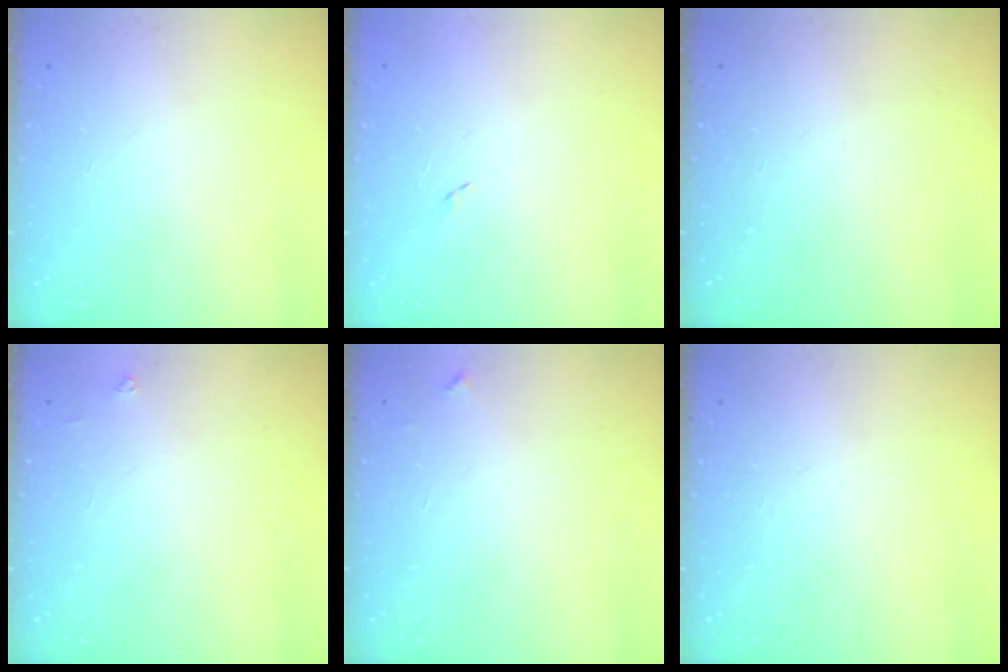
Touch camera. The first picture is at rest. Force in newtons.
{"total": 5.7, "press": 5.6, "slide": 0.6}
{"total": 0.0}
{"total": 3.8, "press": 3.8, "slide": 0.4}
{"total": 3.3, "press": 3.3, "slide": 0.4}
{"total": 0.0}